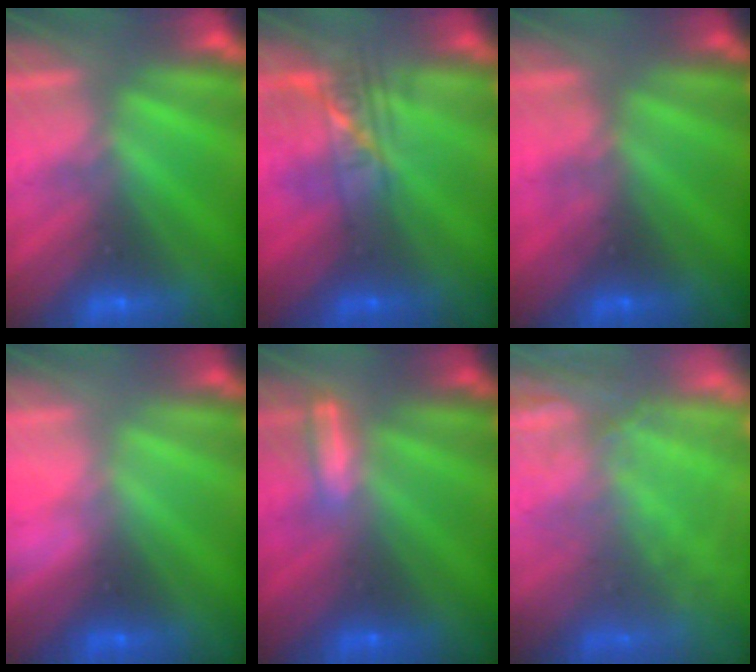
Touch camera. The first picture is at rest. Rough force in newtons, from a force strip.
{"total": 2.2}
{"total": 3.3}
{"total": 2.7}
{"total": 1.3}
{"total": 7.7}